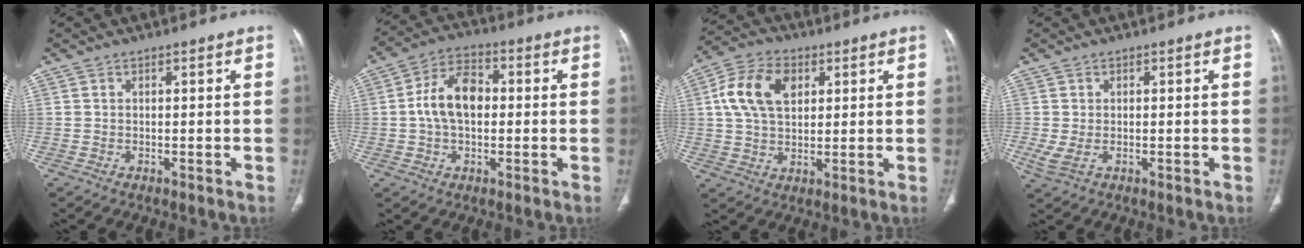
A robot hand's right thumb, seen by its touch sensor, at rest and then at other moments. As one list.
[{"total": 10.0, "force": [0.3, 6.4, 7.7], "torque": [-0.134, 0.023, -0.003]}, {"total": 11.7, "force": [3.3, 7.6, 8.2], "torque": [-0.146, 0.009, 0.057]}, {"total": 2.6, "force": [-0.4, 1.5, 2.1], "torque": [-0.058, 0.001, -0.003]}]